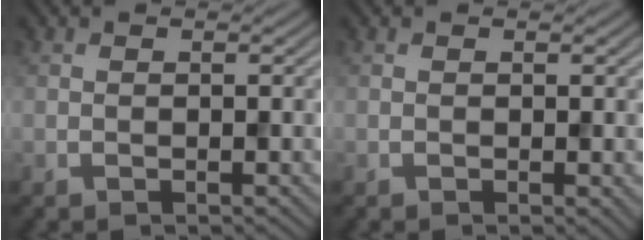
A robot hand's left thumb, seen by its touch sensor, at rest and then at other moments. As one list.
[{"total": 0.5, "force": [0.0, 0.3, 0.4], "torque": [-0.004, -0.003, 0.000]}]